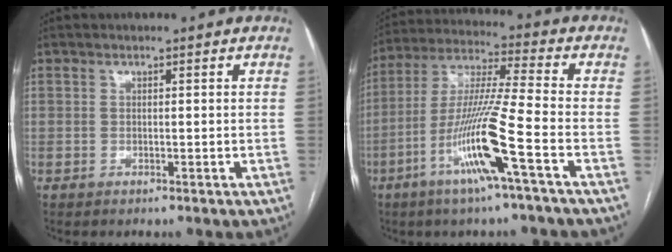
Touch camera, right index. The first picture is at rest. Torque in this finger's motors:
{"motor_torque": [1.79, -0.34, 1.00, 0.21]}